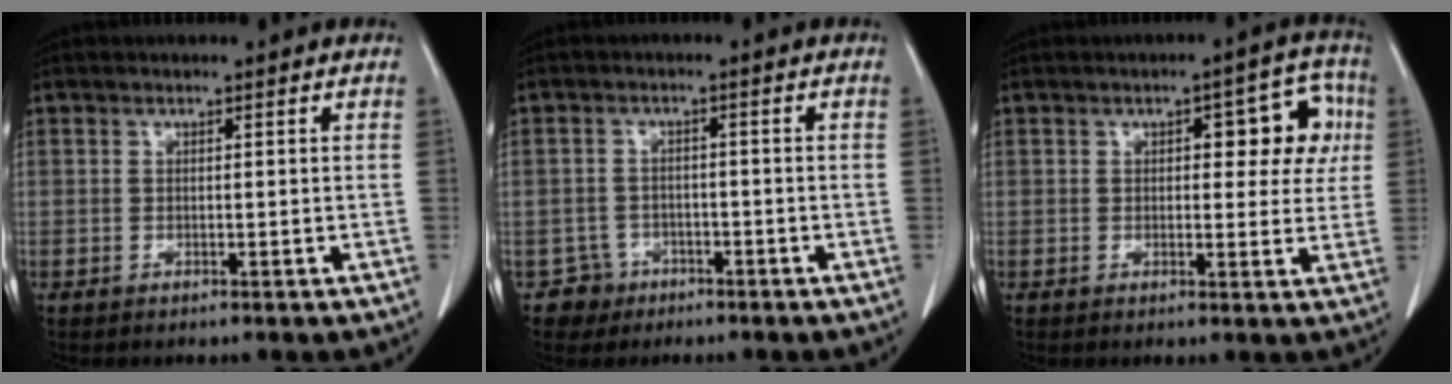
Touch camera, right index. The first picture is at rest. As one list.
[{"total": 3.7, "force": [-2.0, 3.0, -0.7], "torque": [0.016, 0.014, -0.034]}, {"total": 8.2, "force": [2.0, 3.8, 7.0], "torque": [-0.068, 0.029, 0.021]}]